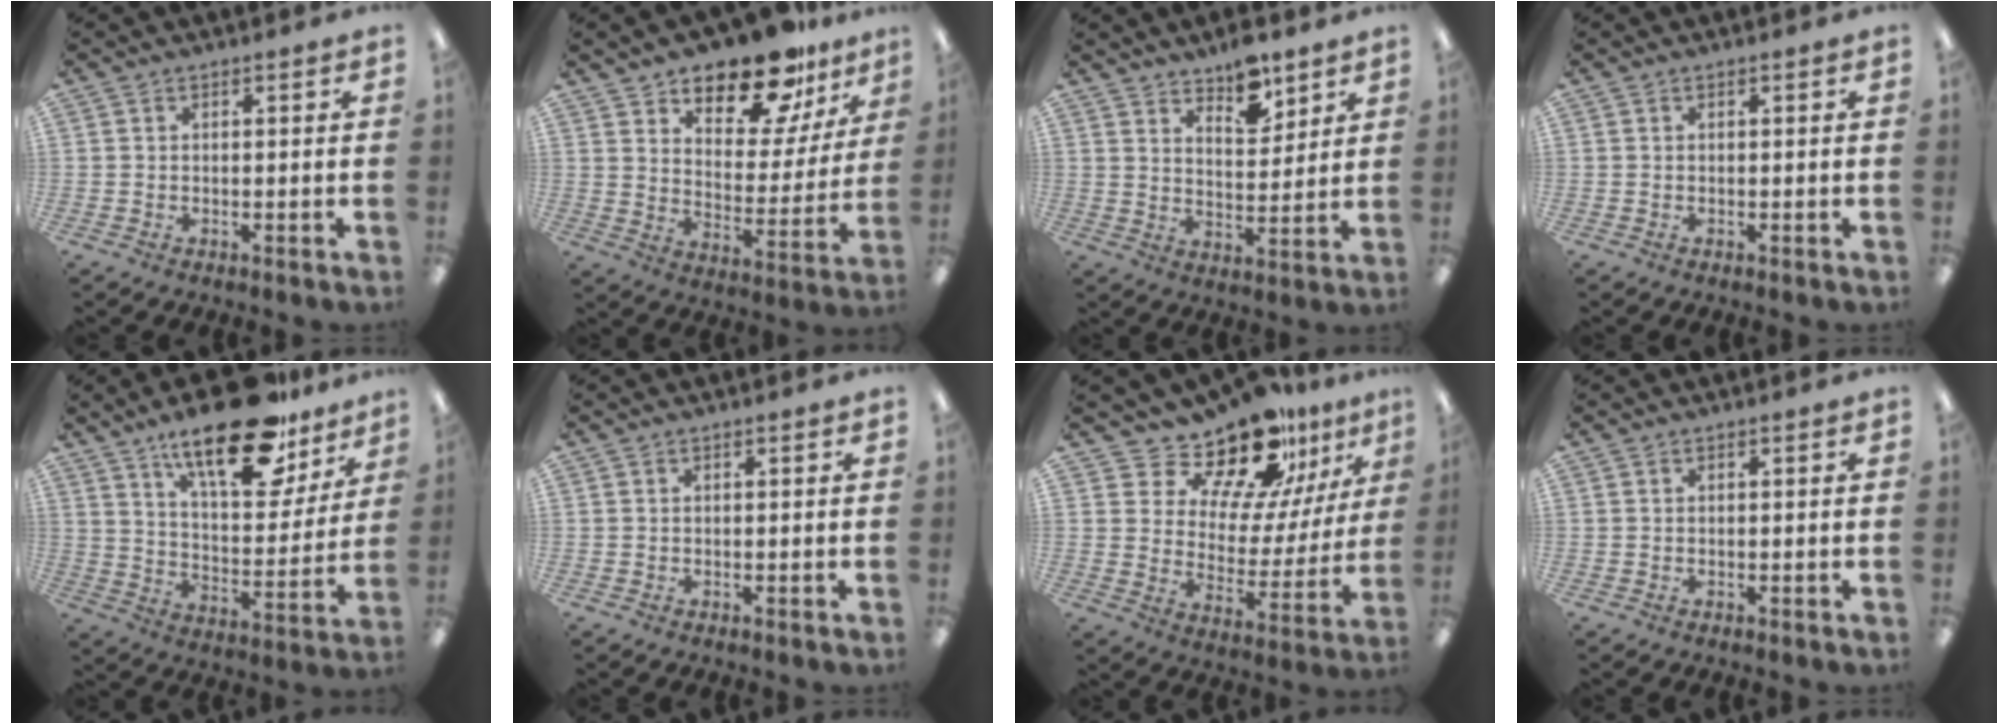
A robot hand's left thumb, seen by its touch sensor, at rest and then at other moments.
{"total": 16.8, "force": [13.8, 6.6, 6.9], "torque": [-0.116, -0.092, 0.242]}
{"total": 8.3, "force": [6.9, 3.3, 3.2], "torque": [-0.035, -0.043, 0.120]}
{"total": 0.0}
{"total": 22.8, "force": [15.8, 9.1, 13.7], "torque": [-0.204, -0.091, 0.265]}
{"total": 0.0}
{"total": 17.2, "force": [15.1, 5.9, 5.8], "torque": [-0.112, -0.127, 0.266]}
{"total": 0.0}